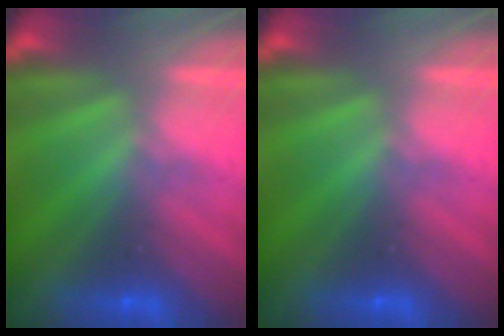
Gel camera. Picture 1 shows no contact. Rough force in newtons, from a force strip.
{"total": 0.0}